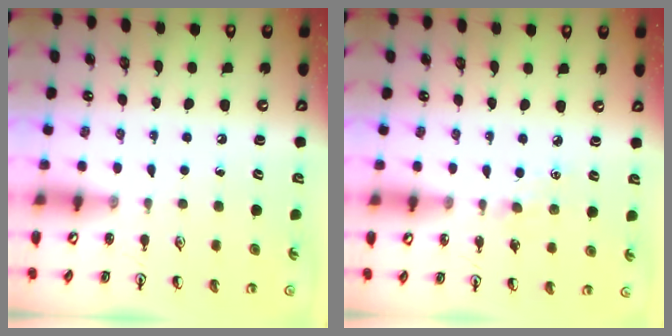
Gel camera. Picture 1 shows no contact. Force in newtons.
{"total": 2.2, "press": 2.2, "slide": 0.4}